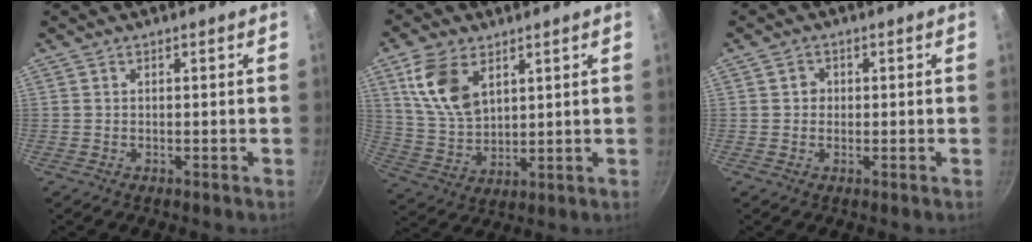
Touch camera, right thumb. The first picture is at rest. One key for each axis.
{"total": 11.6, "fx": 5.1, "fy": 6.9, "fz": 7.8, "tx": -0.139, "ty": -0.024, "tz": 0.110}
{"total": 1.9, "fx": 0.2, "fy": 1.8, "fz": 0.6, "tx": -0.001, "ty": 0.003, "tz": 0.000}